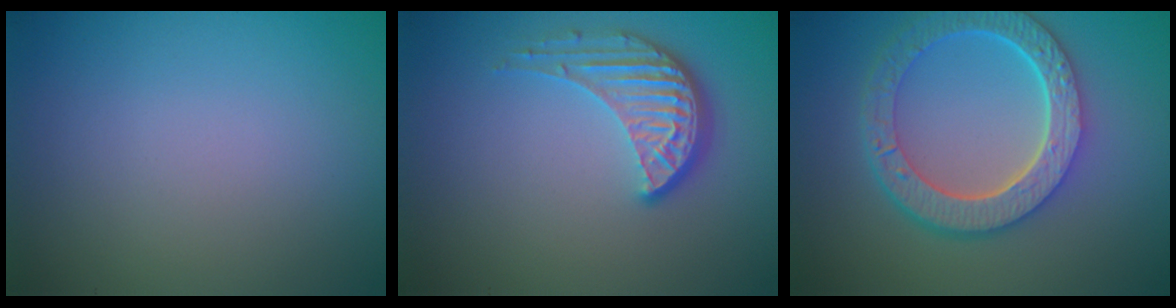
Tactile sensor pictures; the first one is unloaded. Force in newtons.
{"total": 4.1, "press": 3.0, "slide": 2.7}
{"total": 6.4, "press": 4.9, "slide": 4.1}